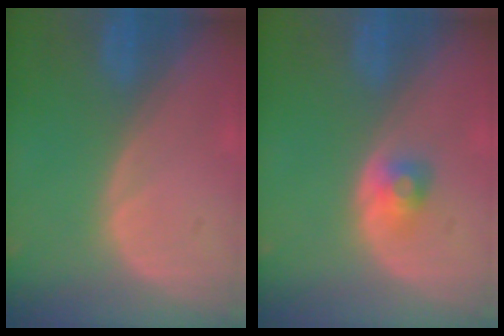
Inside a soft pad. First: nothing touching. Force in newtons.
{"total": 2.6, "press": 2.4, "slide": 1.0}